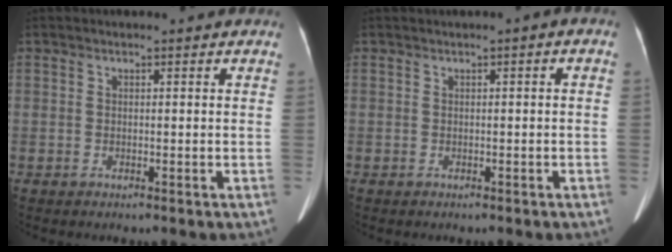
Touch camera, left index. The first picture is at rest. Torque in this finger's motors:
{"motor_torque": [-1.14, -1.00, -1.05, -0.21]}